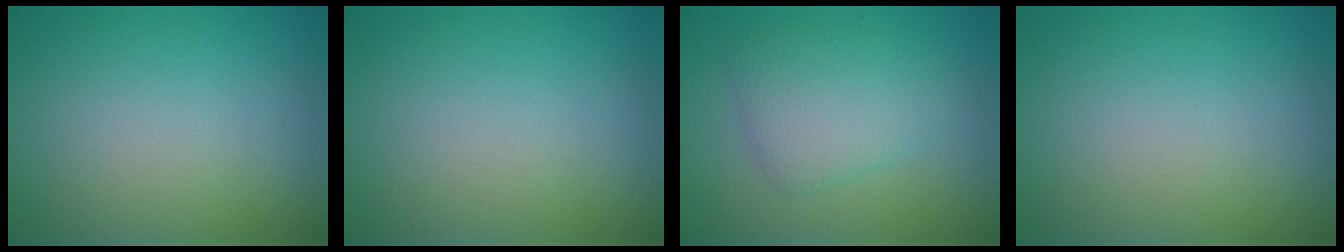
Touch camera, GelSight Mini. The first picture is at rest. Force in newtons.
{"total": 0.0}
{"total": 3.7, "press": 3.7, "slide": 0.1}
{"total": 0.0}